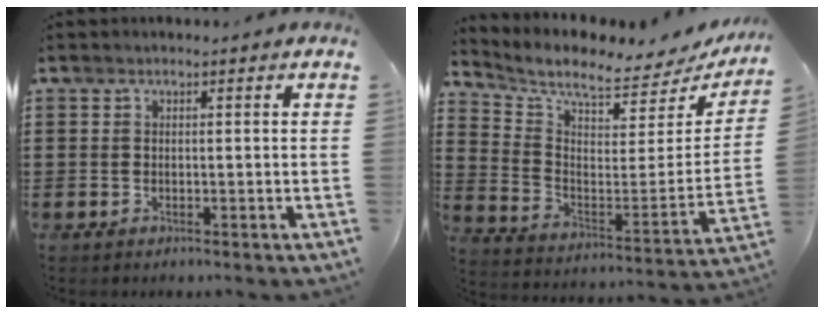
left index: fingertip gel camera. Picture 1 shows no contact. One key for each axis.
{"total": 5.7, "fx": 5.1, "fy": 0.8, "fz": 2.3, "tx": -0.067, "ty": -0.059, "tz": 0.081}